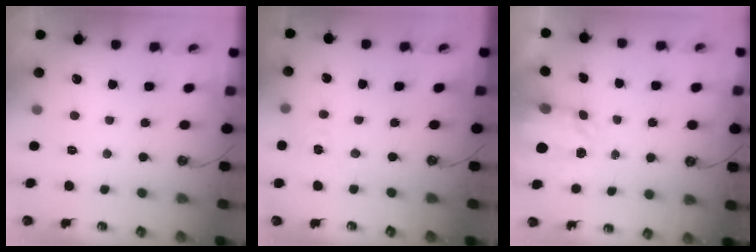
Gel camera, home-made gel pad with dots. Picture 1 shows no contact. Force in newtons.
{"total": 2.2, "press": 2.2, "slide": 0.3}
{"total": 3.7, "press": 3.6, "slide": 0.5}